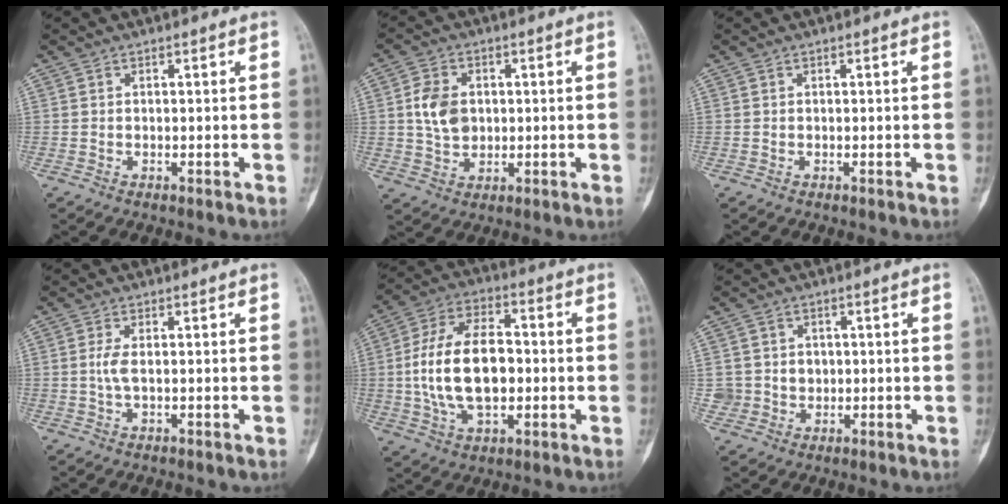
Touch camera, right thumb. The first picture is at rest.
{"total": 7.5, "force": [1.0, 5.6, 4.9], "torque": [-0.077, -0.002, 0.020]}
{"total": 0.0}
{"total": 2.3, "force": [0.0, 0.8, 2.2], "torque": [-0.057, 0.002, 0.001]}
{"total": 17.1, "force": [-0.6, 9.7, 14.0], "torque": [-0.254, 0.021, -0.010]}
{"total": 4.8, "force": [0.4, 4.7, 1.0], "torque": [0.010, 0.006, 0.010]}